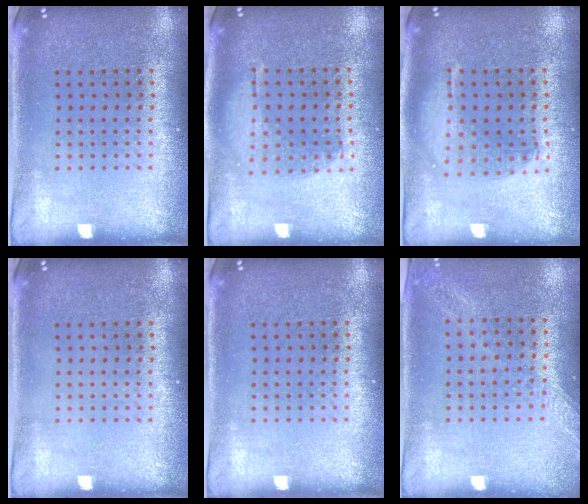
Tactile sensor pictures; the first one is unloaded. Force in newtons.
{"total": 1.0, "press": 0.9, "slide": 0.4}
{"total": 1.3, "press": 1.3, "slide": 0.4}
{"total": 0.0}
{"total": 0.0}
{"total": 1.2, "press": 1.2, "slide": 0.4}